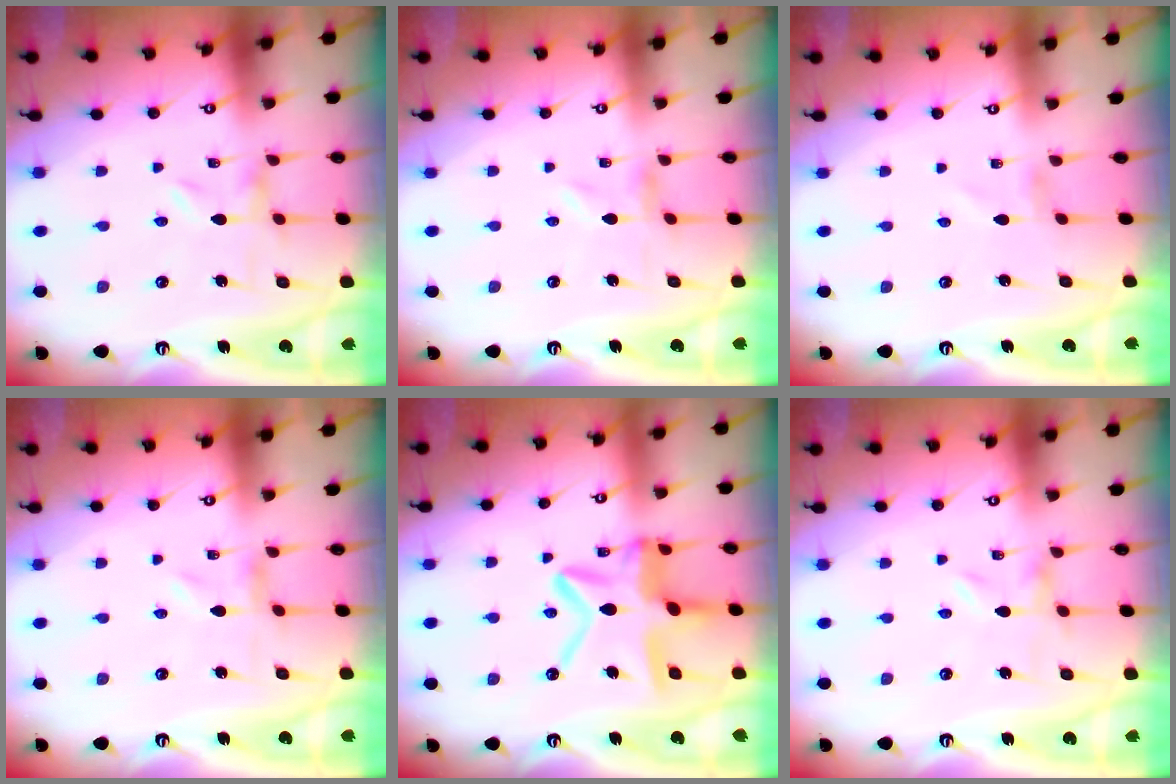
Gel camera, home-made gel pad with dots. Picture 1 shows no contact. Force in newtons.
{"total": 0.0}
{"total": 1.3, "press": 1.2, "slide": 0.1}
{"total": 0.0}
{"total": 15.4, "press": 15.3, "slide": 1.5}
{"total": 0.0}